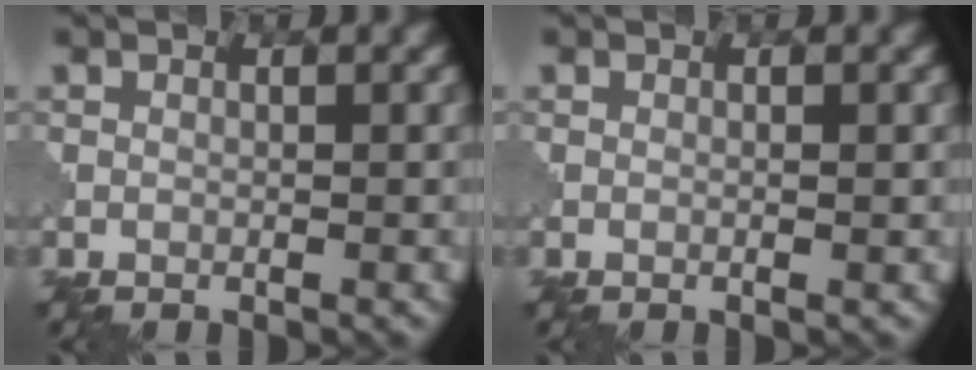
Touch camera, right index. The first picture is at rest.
{"total": 0.6, "force": [0.0, 0.1, 0.6], "torque": [-0.011, -0.001, -0.002]}